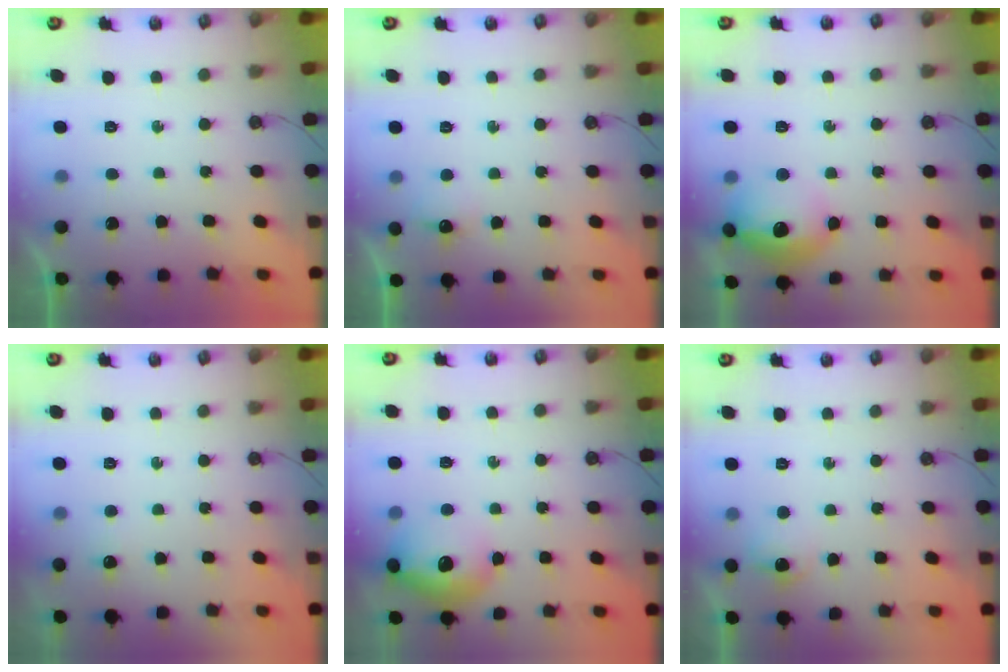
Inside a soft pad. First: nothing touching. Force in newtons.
{"total": 5.2, "press": 5.1, "slide": 1.1}
{"total": 16.1, "press": 16.0, "slide": 1.1}
{"total": 3.8, "press": 3.8, "slide": 0.6}
{"total": 14.8, "press": 14.7, "slide": 1.1}
{"total": 7.2, "press": 7.1, "slide": 1.0}